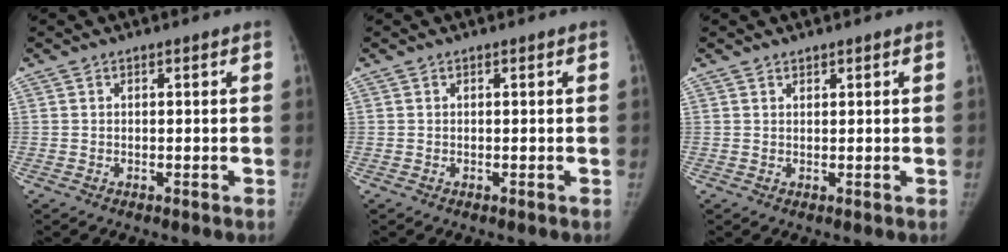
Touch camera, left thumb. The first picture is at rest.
{"total": 0.0}
{"total": 1.0, "force": [0.8, 0.5, 0.1], "torque": [0.007, -0.006, 0.012]}